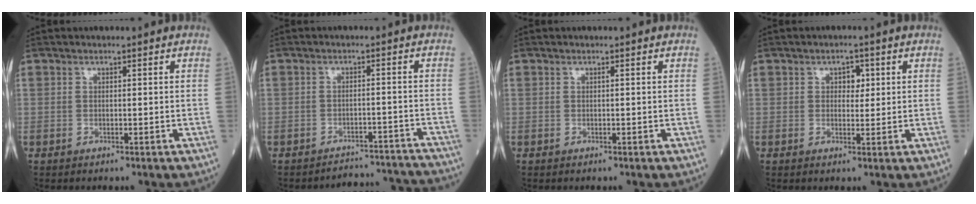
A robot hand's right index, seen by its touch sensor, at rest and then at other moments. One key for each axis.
{"total": 9.3, "fx": -9.2, "fy": 0.6, "fz": -0.8, "tx": 0.020, "ty": 0.022, "tz": -0.109}
{"total": 0.0}
{"total": 2.3, "fx": 0.7, "fy": 1.5, "fz": 1.6, "tx": -0.018, "ty": 0.004, "tz": 0.009}